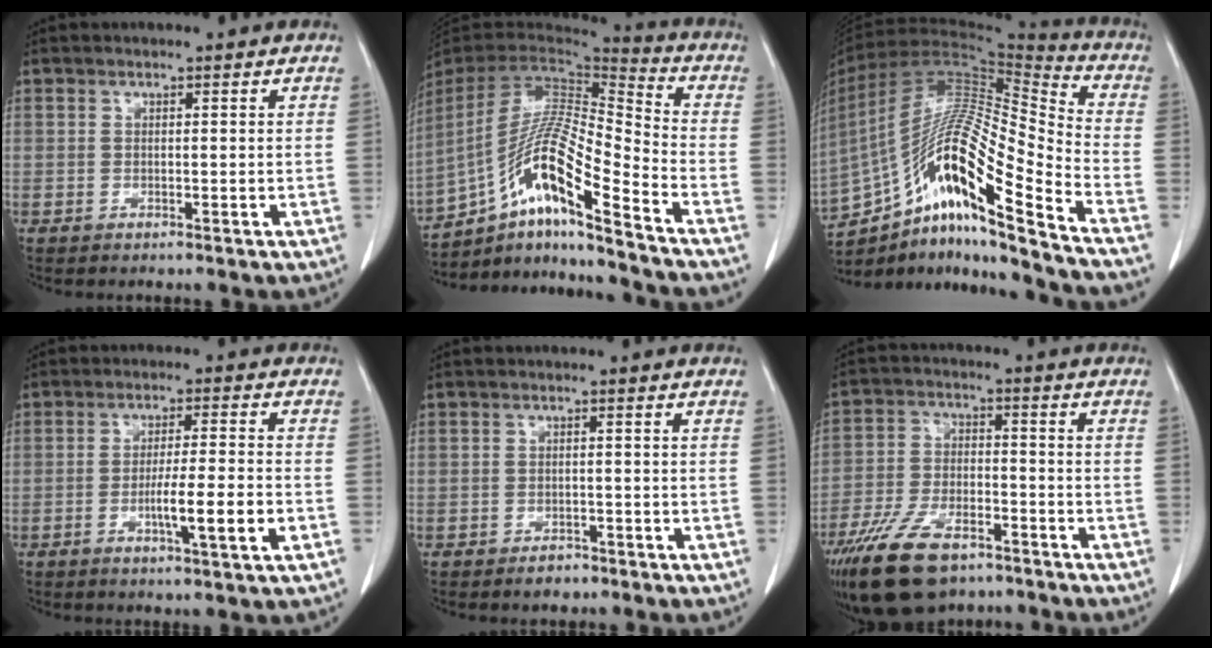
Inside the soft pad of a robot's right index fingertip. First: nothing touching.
{"total": 15.8, "force": [-9.7, 0.5, 12.5], "torque": [-0.237, 0.005, -0.174]}
{"total": 21.9, "force": [-14.1, 1.1, 16.7], "torque": [-0.321, 0.001, -0.257]}
{"total": 7.8, "force": [-2.5, -0.1, 7.4], "torque": [-0.122, -0.007, -0.042]}
{"total": 2.2, "force": [-1.6, 1.2, 0.7], "torque": [-0.011, 0.002, -0.019]}
{"total": 12.9, "force": [-8.9, 5.6, 7.5], "torque": [-0.148, -0.011, -0.159]}